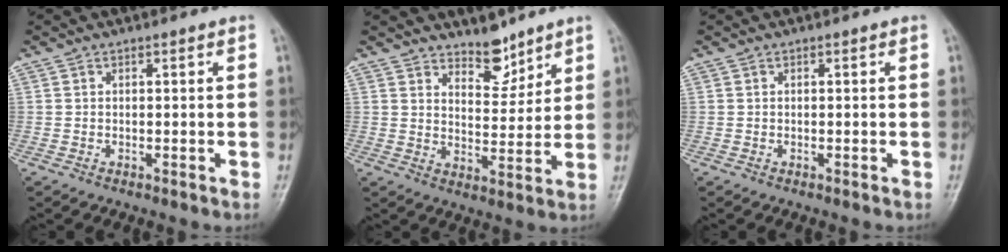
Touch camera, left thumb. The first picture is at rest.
{"total": 6.5, "force": [5.4, 2.8, 2.4], "torque": [-0.013, -0.047, 0.092]}
{"total": 0.0}